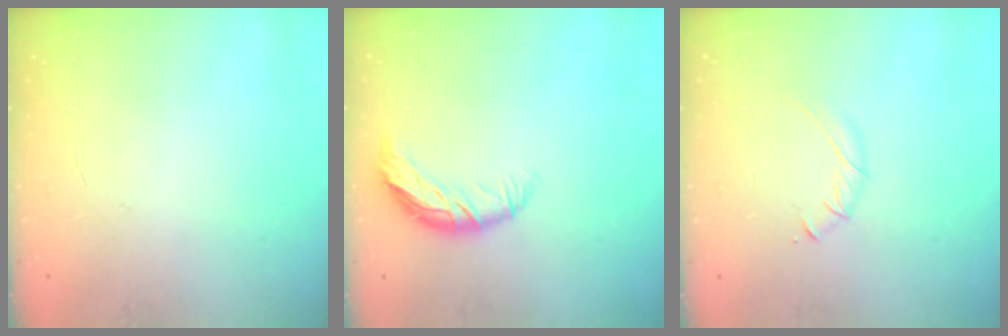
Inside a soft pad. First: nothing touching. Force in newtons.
{"total": 9.0, "press": 8.9, "slide": 1.1}
{"total": 3.3, "press": 3.2, "slide": 0.8}